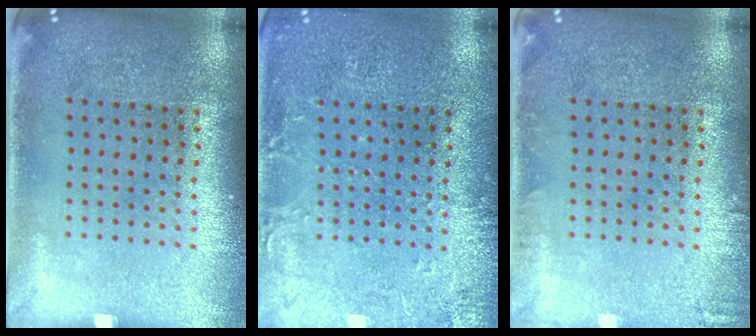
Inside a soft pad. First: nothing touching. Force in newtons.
{"total": 2.5, "press": 2.5, "slide": 0.3}
{"total": 1.1, "press": 1.1, "slide": 0.2}